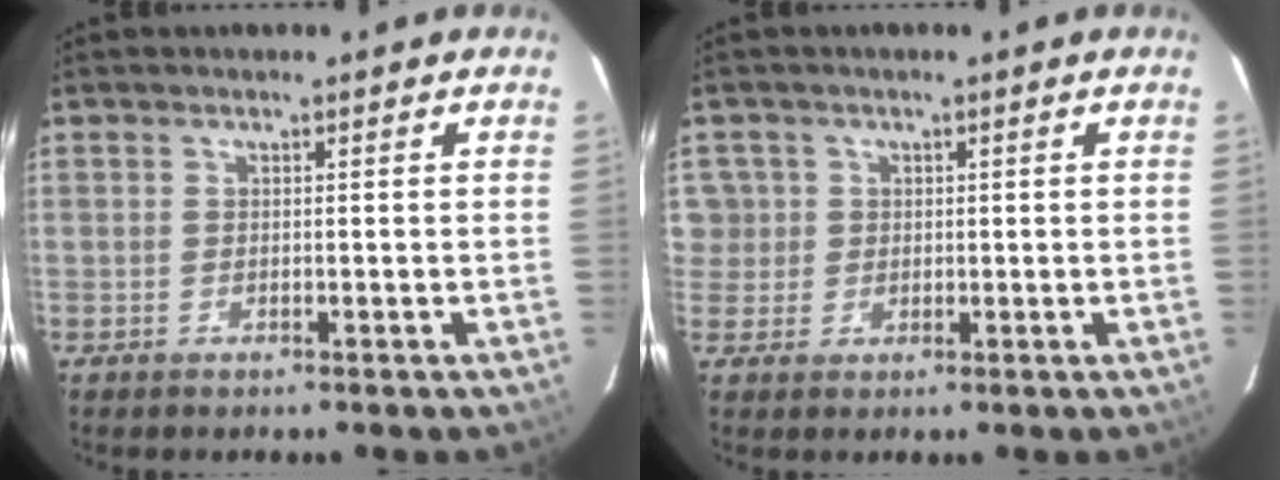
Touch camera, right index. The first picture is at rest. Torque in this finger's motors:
{"motor_torque": [0.05, 0.03, 0.01, -0.02]}